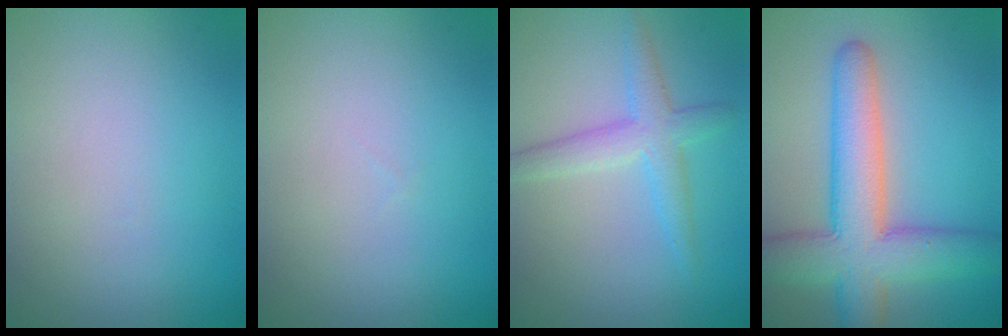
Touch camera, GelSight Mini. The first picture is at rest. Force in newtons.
{"total": 0.0}
{"total": 3.2, "press": 3.2, "slide": 0.1}
{"total": 8.6, "press": 8.6, "slide": 0.3}